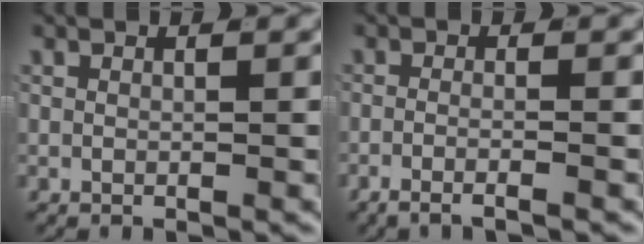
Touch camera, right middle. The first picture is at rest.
{"total": 2.7, "force": [-2.1, 0.0, 1.6], "torque": [-0.032, -0.002, -0.038]}